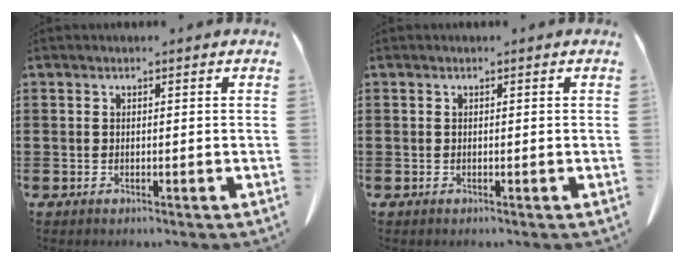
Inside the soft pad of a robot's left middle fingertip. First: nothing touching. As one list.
[{"total": 0.0}]